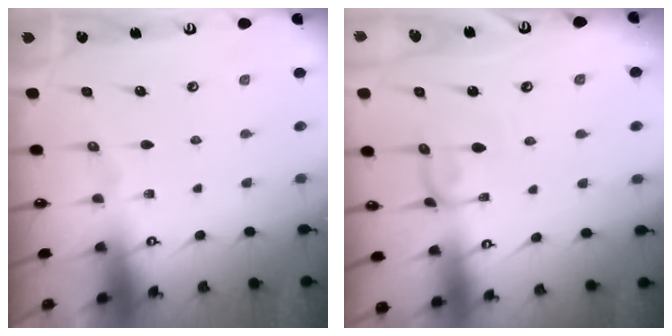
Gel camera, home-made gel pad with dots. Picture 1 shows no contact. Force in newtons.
{"total": 2.2, "press": 2.2, "slide": 0.1}